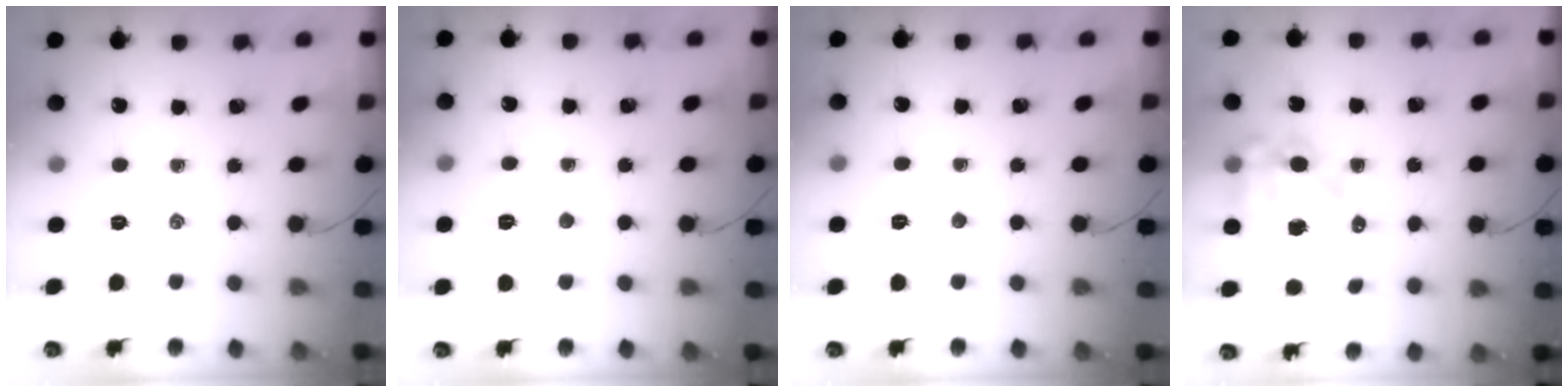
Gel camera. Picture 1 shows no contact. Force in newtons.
{"total": 5.5, "press": 5.3, "slide": 1.4}
{"total": 4.1, "press": 4.0, "slide": 0.8}
{"total": 13.4, "press": 13.0, "slide": 3.3}